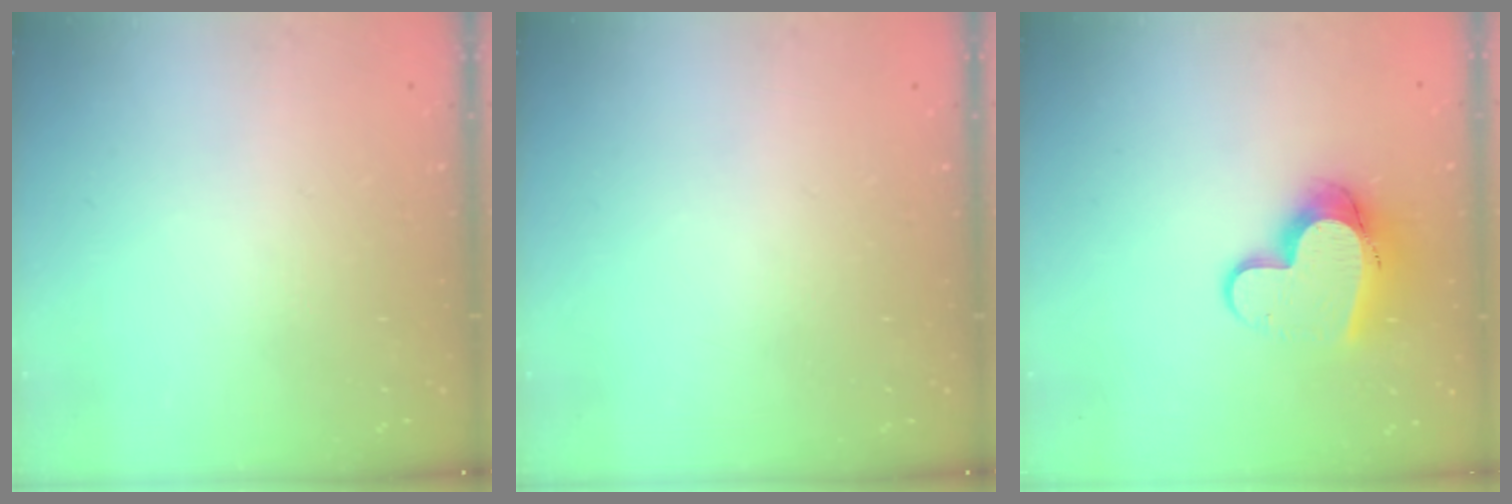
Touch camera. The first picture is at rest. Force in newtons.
{"total": 0.0}
{"total": 11.5, "press": 11.4, "slide": 1.2}